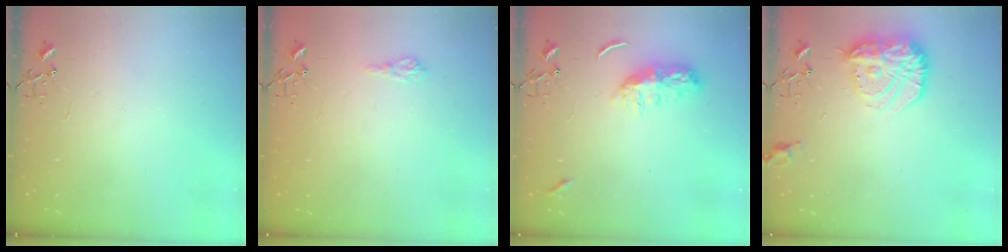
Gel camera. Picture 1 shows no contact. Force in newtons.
{"total": 6.7, "press": 6.7, "slide": 0.9}
{"total": 9.6, "press": 9.6, "slide": 0.5}
{"total": 20.4, "press": 20.4, "slide": 1.6}